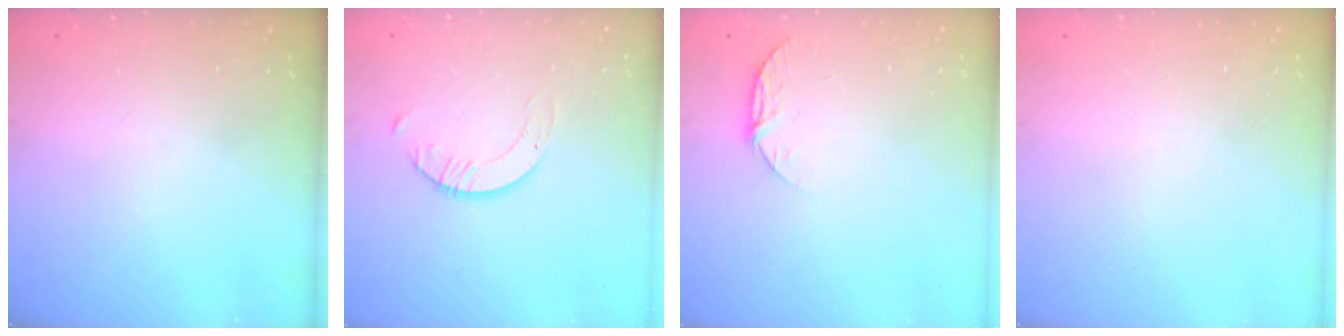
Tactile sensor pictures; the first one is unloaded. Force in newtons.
{"total": 2.1, "press": 2.1, "slide": 0.2}
{"total": 5.6, "press": 5.6, "slide": 0.6}
{"total": 0.0}